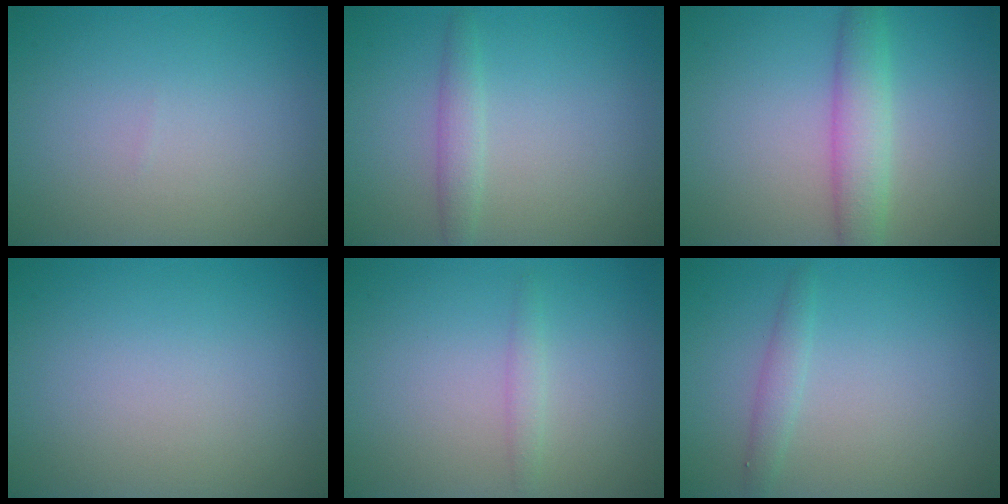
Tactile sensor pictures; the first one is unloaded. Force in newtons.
{"total": 1.7, "press": 1.7, "slide": 0.0}
{"total": 3.6, "press": 3.6, "slide": 0.2}
{"total": 0.0}
{"total": 1.0, "press": 1.0, "slide": 0.1}
{"total": 1.4, "press": 1.4, "slide": 0.1}